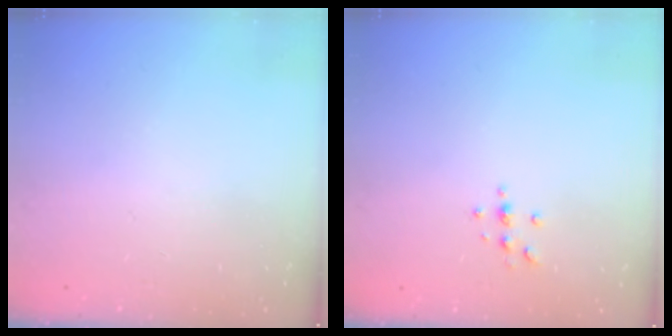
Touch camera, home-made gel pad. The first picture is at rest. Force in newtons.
{"total": 2.9, "press": 2.9, "slide": 0.4}